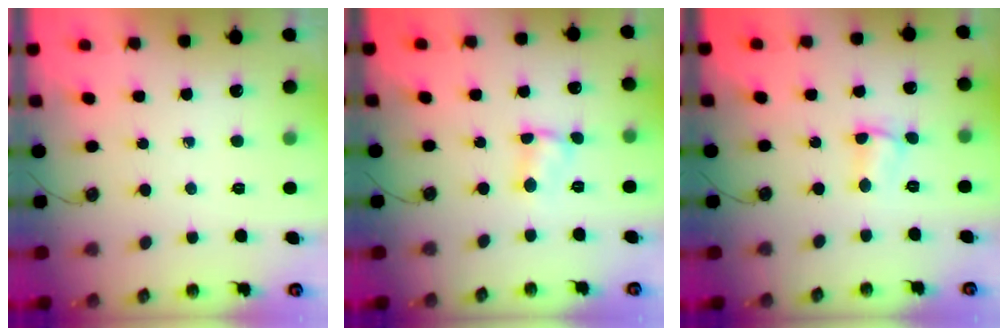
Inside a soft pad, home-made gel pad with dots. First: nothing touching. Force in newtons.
{"total": 3.0, "press": 3.0, "slide": 0.4}
{"total": 1.8, "press": 1.7, "slide": 0.5}